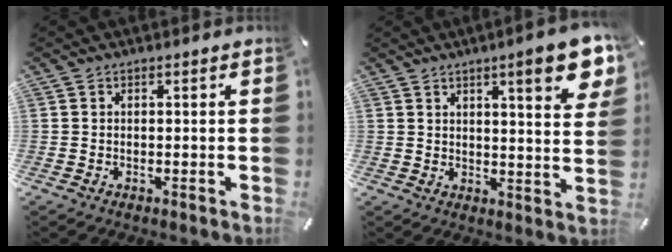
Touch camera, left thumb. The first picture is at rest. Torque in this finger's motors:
{"motor_torque": [2.35, 2.65, 1.91, -0.86, 0.21]}